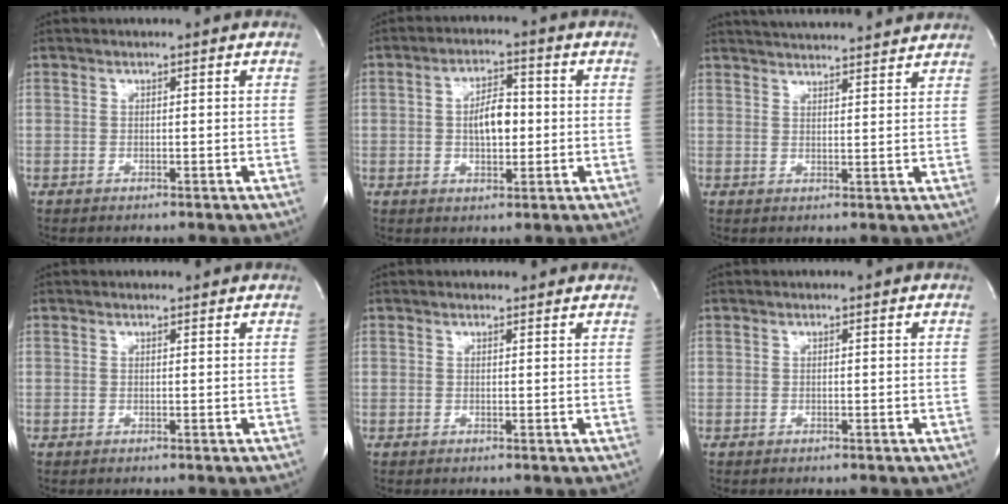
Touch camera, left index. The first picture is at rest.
{"total": 5.9, "force": [-0.1, 2.7, 5.2], "torque": [-0.091, 0.008, -0.002]}
{"total": 14.6, "force": [13.7, 1.4, 4.8], "torque": [-0.079, 0.026, 0.185]}
{"total": 1.8, "force": [1.7, 0.5, 0.2], "torque": [-0.013, 0.008, 0.016]}
{"total": 3.1, "force": [2.9, 0.9, 0.5], "torque": [-0.010, 0.010, 0.028]}
{"total": 0.0}